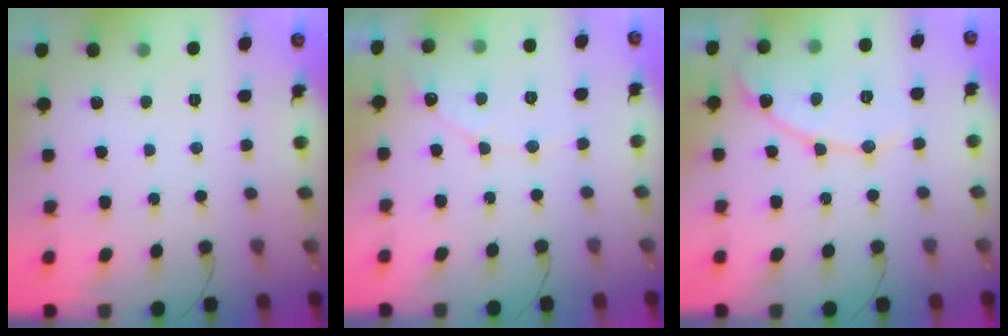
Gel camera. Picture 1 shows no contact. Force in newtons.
{"total": 6.3, "press": 6.3, "slide": 0.3}
{"total": 11.6, "press": 11.6, "slide": 0.9}